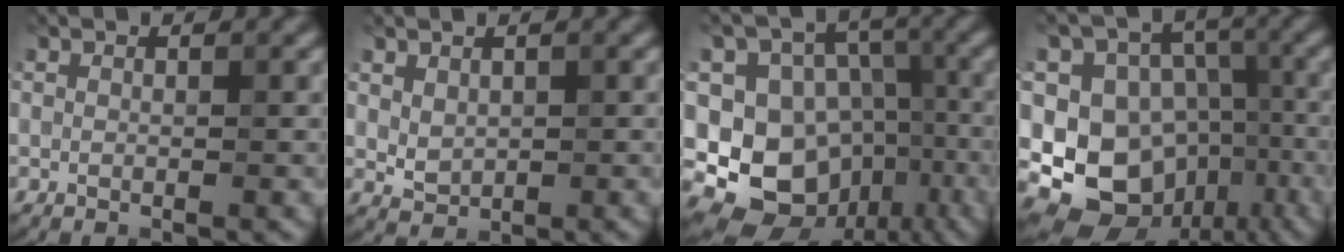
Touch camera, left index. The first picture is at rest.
{"total": 1.7, "force": [0.6, 1.3, 0.9], "torque": [-0.018, -0.005, 0.018]}
{"total": 10.8, "force": [-2.5, 9.4, 4.7], "torque": [-0.073, 0.003, -0.052]}
{"total": 10.4, "force": [-1.9, 9.0, 4.8], "torque": [-0.071, 0.000, -0.041]}